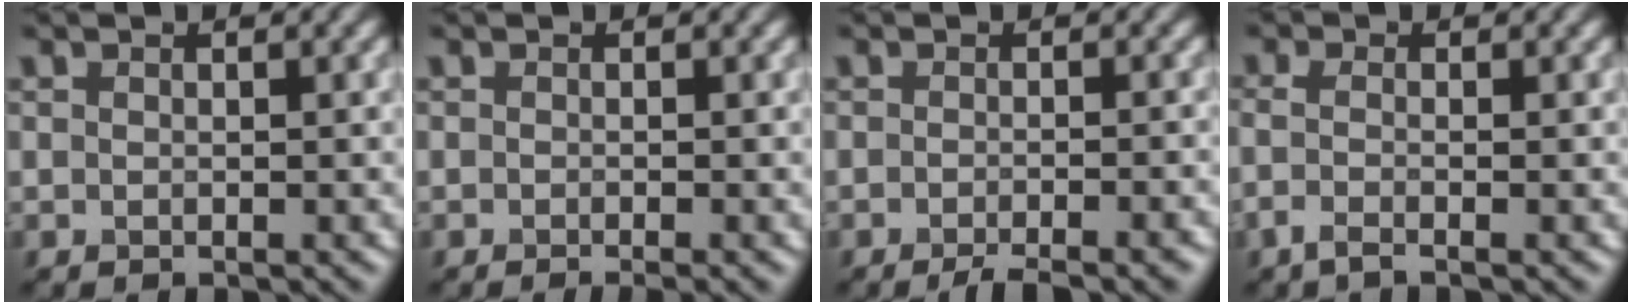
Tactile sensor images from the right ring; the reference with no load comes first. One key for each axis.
{"total": 1.6, "fx": -0.7, "fy": 0.4, "fz": 1.4, "tx": -0.011, "ty": -0.007, "tz": -0.012}
{"total": 4.2, "fx": -2.9, "fy": 0.8, "fz": 2.9, "tx": -0.036, "ty": 0.000, "tz": -0.048}
{"total": 1.7, "fx": -0.8, "fy": 0.5, "fz": 1.5, "tx": -0.034, "ty": -0.009, "tz": -0.024}